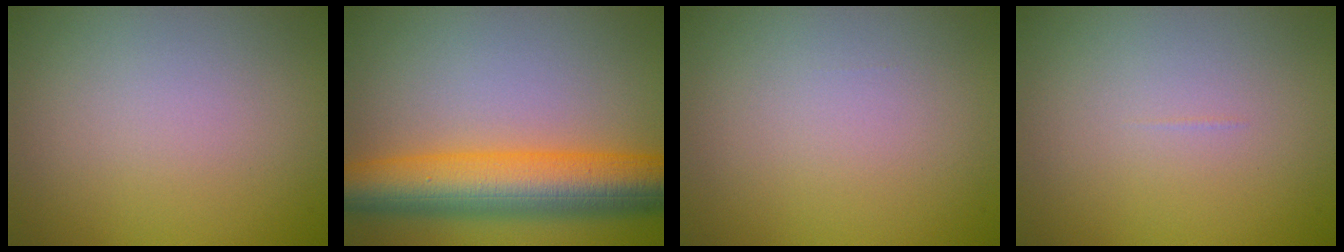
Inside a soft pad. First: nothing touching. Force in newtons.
{"total": 9.4, "press": 9.4, "slide": 0.1}
{"total": 0.0}
{"total": 0.0}